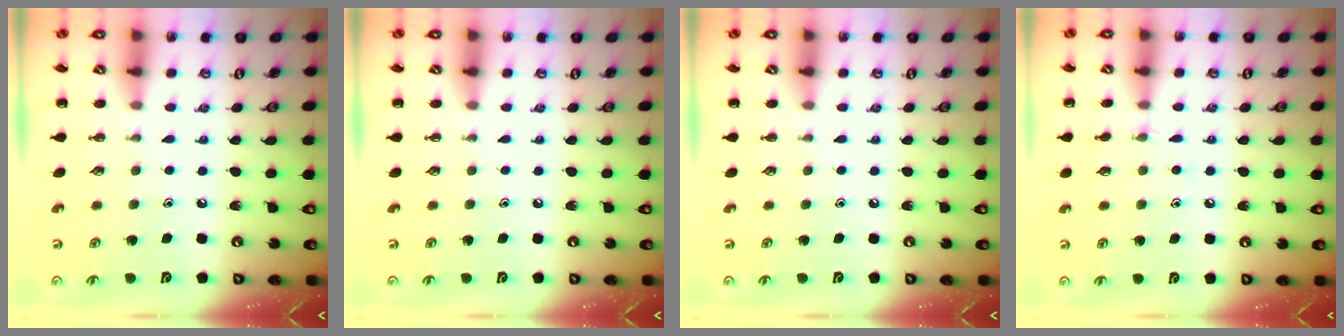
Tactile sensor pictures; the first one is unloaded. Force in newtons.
{"total": 0.0}
{"total": 0.0}
{"total": 5.8, "press": 5.4, "slide": 2.1}